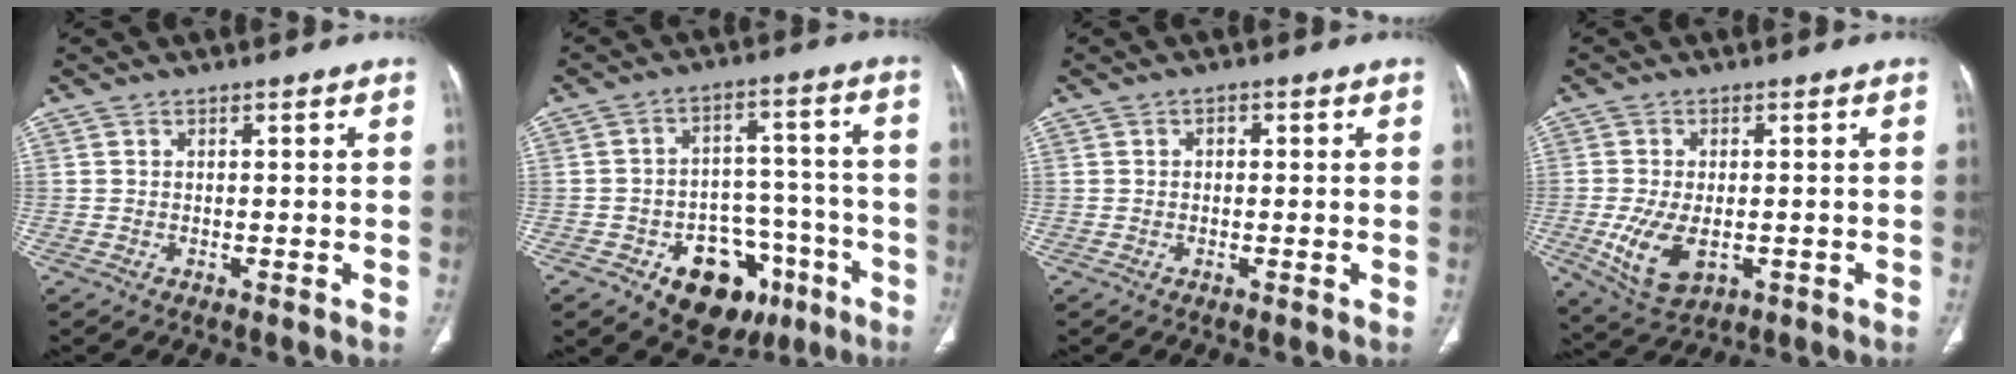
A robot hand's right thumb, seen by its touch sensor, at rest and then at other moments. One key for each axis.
{"total": 15.7, "fx": -7.9, "fy": 10.5, "fz": 8.5, "tx": -0.074, "ty": 0.066, "tz": -0.105}
{"total": 1.2, "fx": 0.2, "fy": 0.9, "fz": 0.8, "tx": -0.007, "ty": 0.004, "tz": 0.001}
{"total": 9.0, "fx": -2.0, "fy": 5.2, "fz": 7.1, "tx": -0.142, "ty": -0.009, "tz": -0.022}